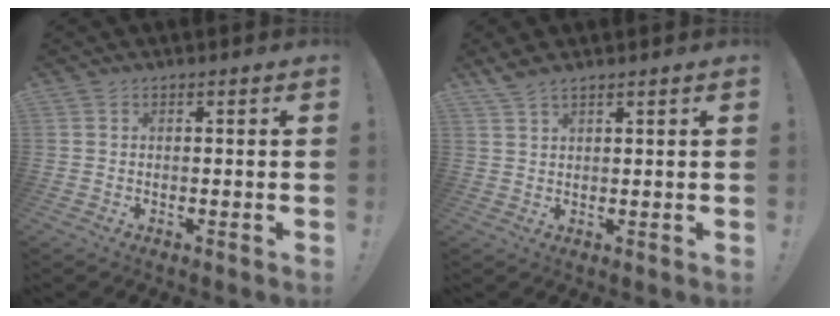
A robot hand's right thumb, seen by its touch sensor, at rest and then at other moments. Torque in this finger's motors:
{"motor_torque": [-0.39, 0.42, 0.57, 0.09, 0.00]}